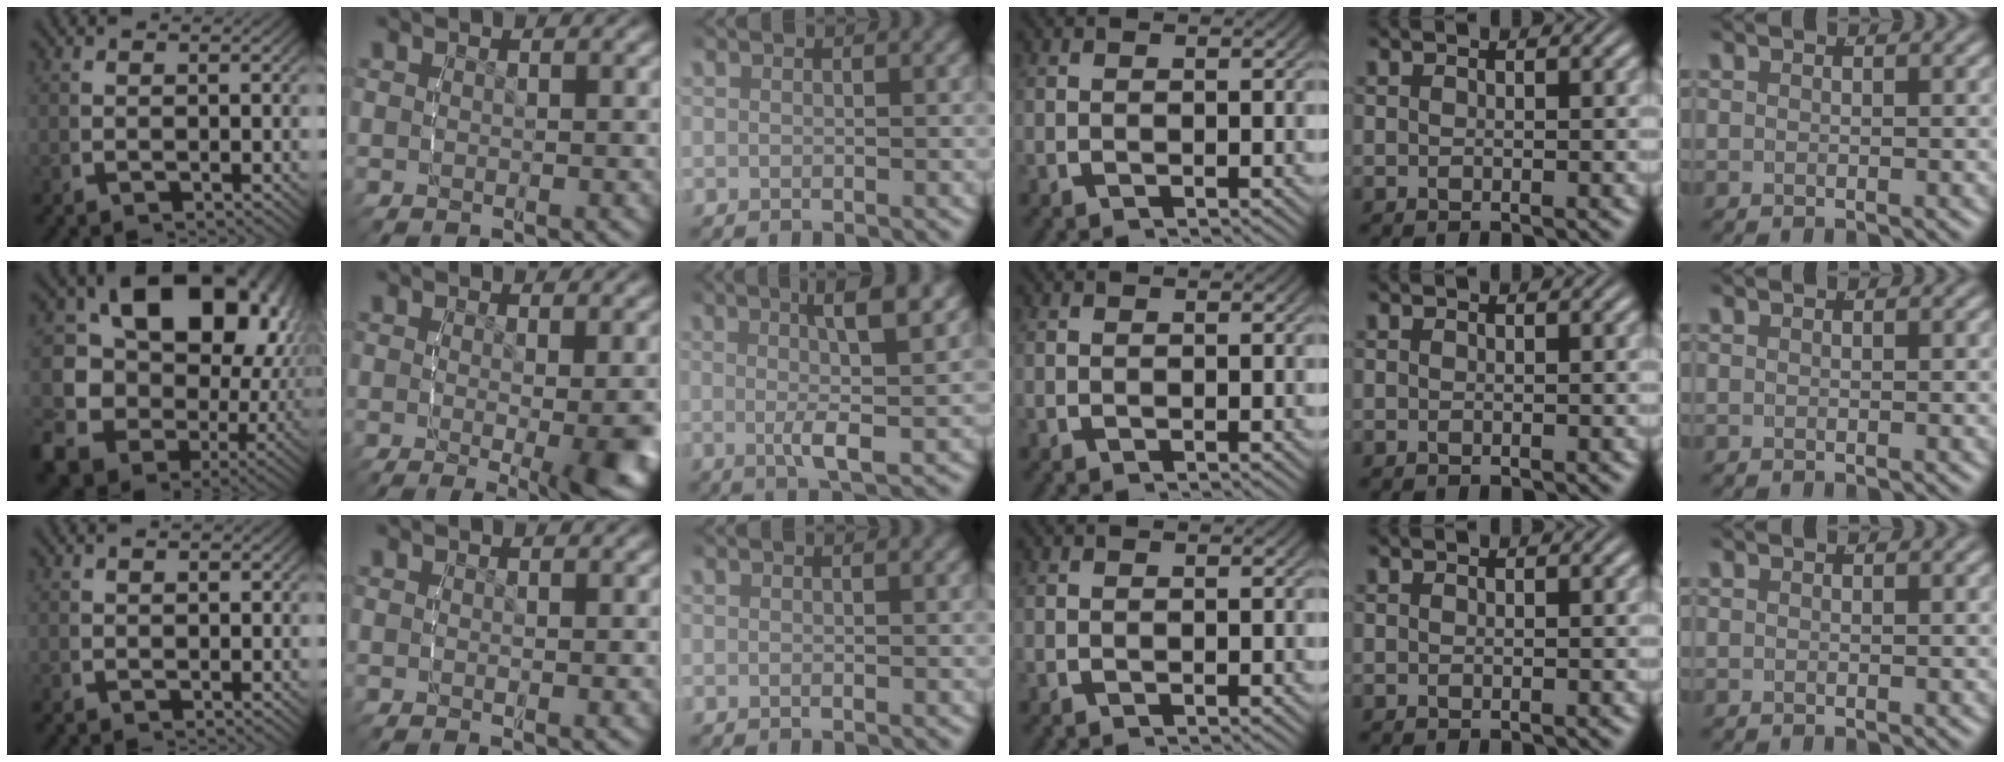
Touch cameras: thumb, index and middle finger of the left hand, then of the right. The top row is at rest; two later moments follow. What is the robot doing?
{"motion": "lift_and_place", "object": "lipstick"}